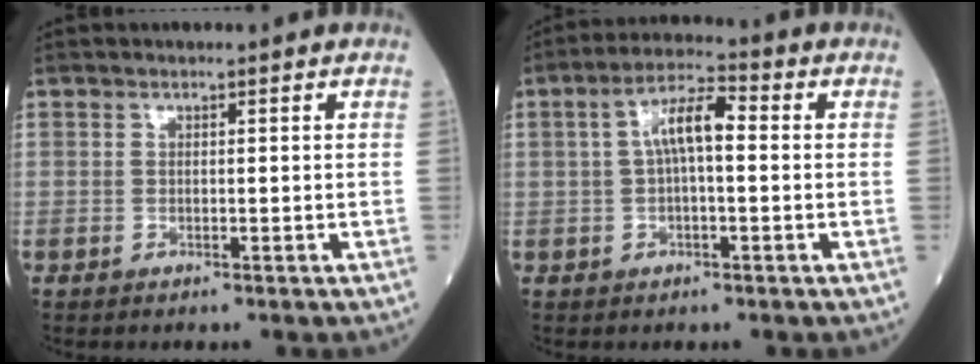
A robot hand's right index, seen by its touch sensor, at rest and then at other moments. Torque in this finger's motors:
{"motor_torque": [0.19, 0.09, 0.16, 0.08]}